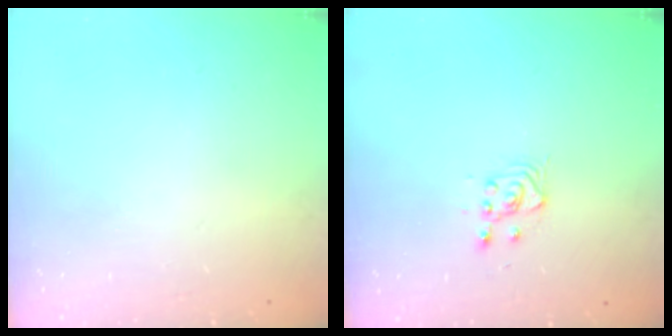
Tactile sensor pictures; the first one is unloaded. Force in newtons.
{"total": 3.3, "press": 3.1, "slide": 1.1}